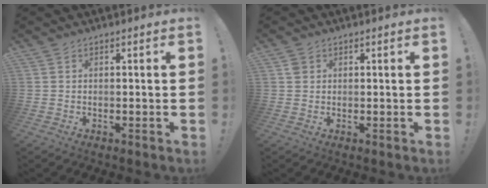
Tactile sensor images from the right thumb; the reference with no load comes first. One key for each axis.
{"total": 1.9, "fx": 0.8, "fy": 1.6, "fz": 0.7, "tx": -0.006, "ty": 0.000, "tz": 0.013}